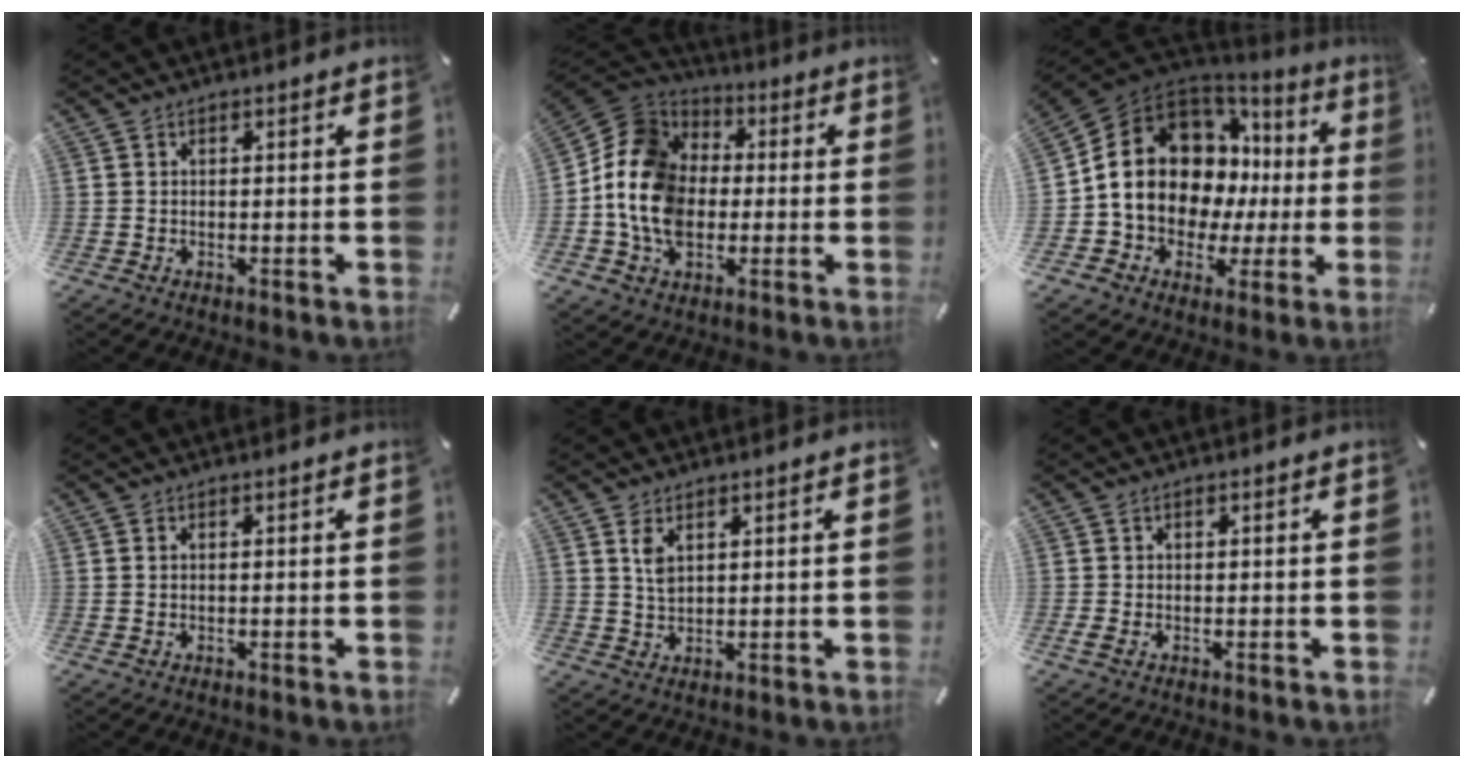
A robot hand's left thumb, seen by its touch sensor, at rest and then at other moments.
{"total": 15.6, "force": [-2.9, 12.9, 8.3], "torque": [-0.196, 0.028, -0.056]}
{"total": 16.3, "force": [1.7, 13.4, 9.1], "torque": [-0.164, -0.020, 0.037]}
{"total": 0.6, "force": [0.2, 0.0, 0.6], "torque": [-0.012, -0.002, 0.003]}
{"total": 3.5, "force": [1.9, 1.7, 2.4], "torque": [-0.053, 0.002, 0.033]}
{"total": 1.1, "force": [-0.1, 0.2, 1.1], "torque": [-0.019, -0.001, -0.002]}